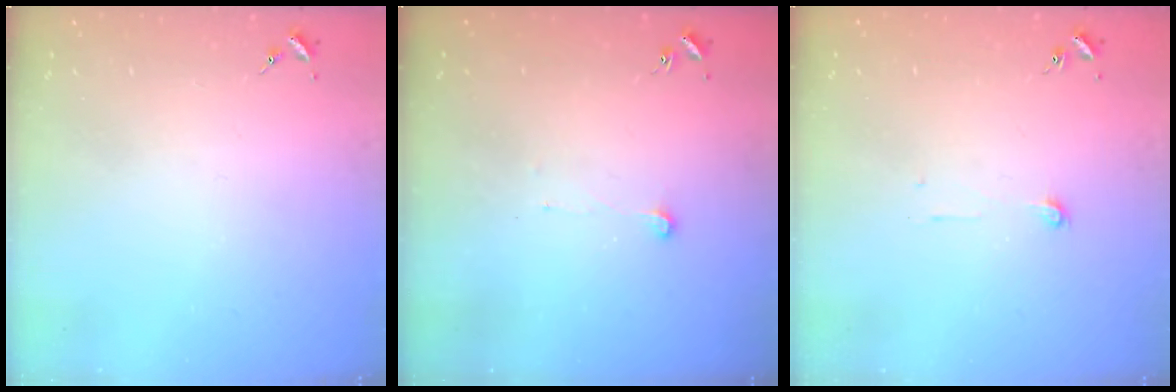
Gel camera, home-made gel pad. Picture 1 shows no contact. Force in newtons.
{"total": 3.8, "press": 3.7, "slide": 0.3}
{"total": 3.8, "press": 3.8, "slide": 0.3}